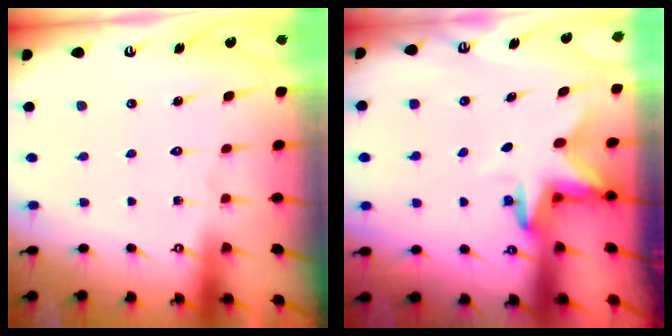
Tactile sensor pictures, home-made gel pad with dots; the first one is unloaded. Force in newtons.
{"total": 3.4, "press": 3.4, "slide": 0.1}